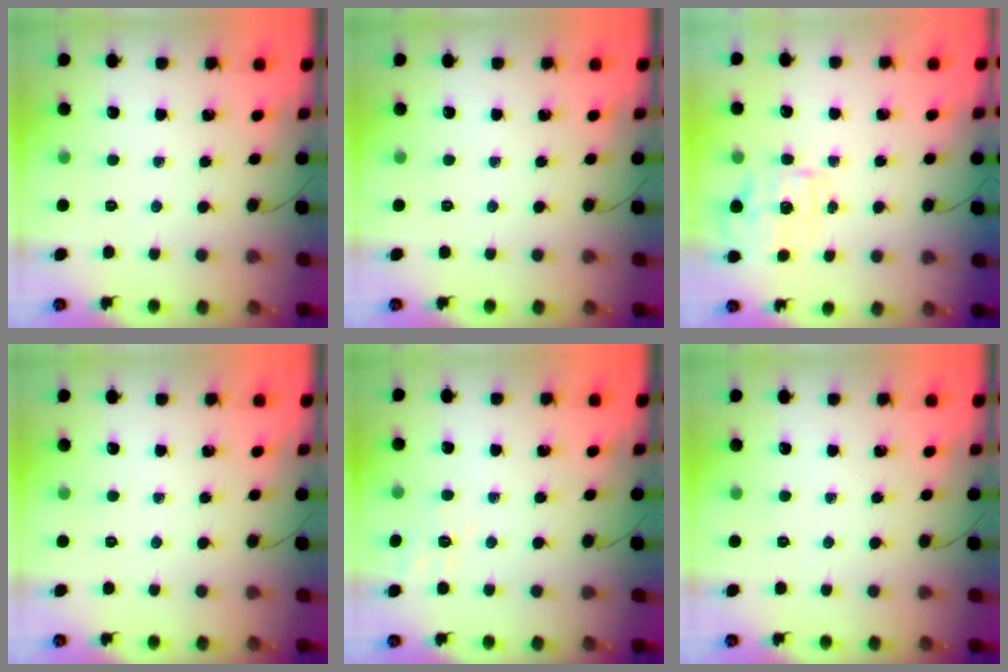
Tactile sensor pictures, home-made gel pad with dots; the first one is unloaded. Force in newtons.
{"total": 0.0}
{"total": 1.2, "press": 1.0, "slide": 0.7}
{"total": 0.0}
{"total": 1.9, "press": 0.8, "slide": 1.7}
{"total": 0.0}